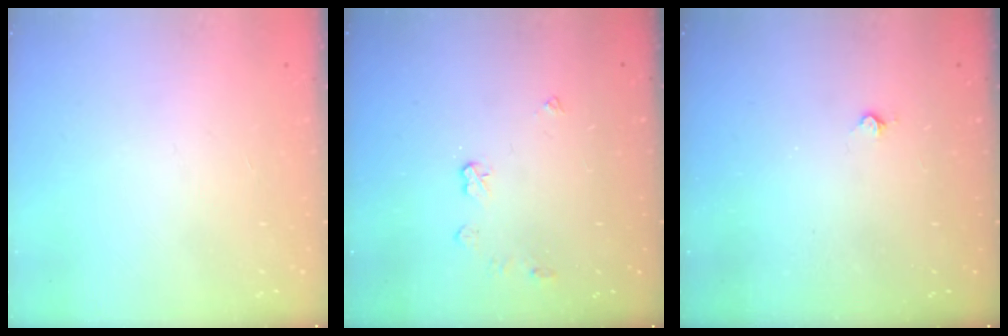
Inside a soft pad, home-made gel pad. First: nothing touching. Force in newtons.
{"total": 5.6, "press": 5.6, "slide": 0.2}
{"total": 2.7, "press": 2.7, "slide": 0.5}